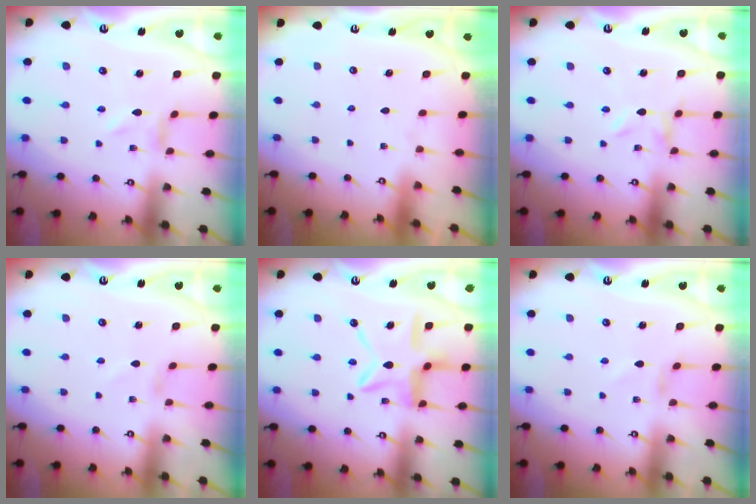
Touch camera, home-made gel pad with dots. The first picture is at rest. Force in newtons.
{"total": 1.8, "press": 1.7, "slide": 0.1}
{"total": 0.0}
{"total": 0.9, "press": 0.8, "slide": 0.2}
{"total": 11.8, "press": 11.7, "slide": 1.2}
{"total": 1.7, "press": 1.7, "slide": 0.2}